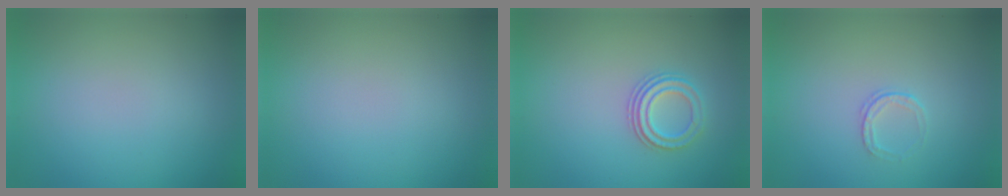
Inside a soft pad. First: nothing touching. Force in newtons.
{"total": 0.0}
{"total": 2.6, "press": 2.3, "slide": 1.2}
{"total": 1.0, "press": 0.7, "slide": 0.7}